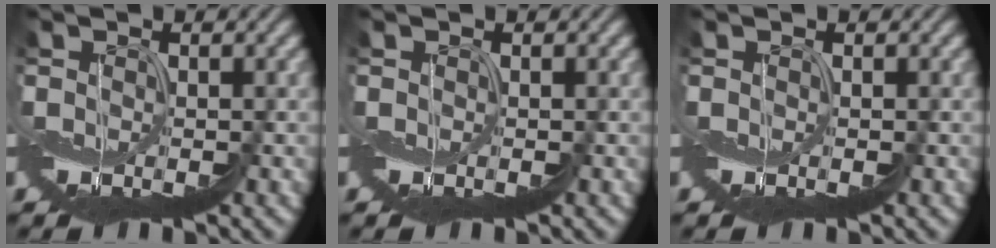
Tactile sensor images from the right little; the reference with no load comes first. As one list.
[{"total": 0.0}, {"total": 0.0}]